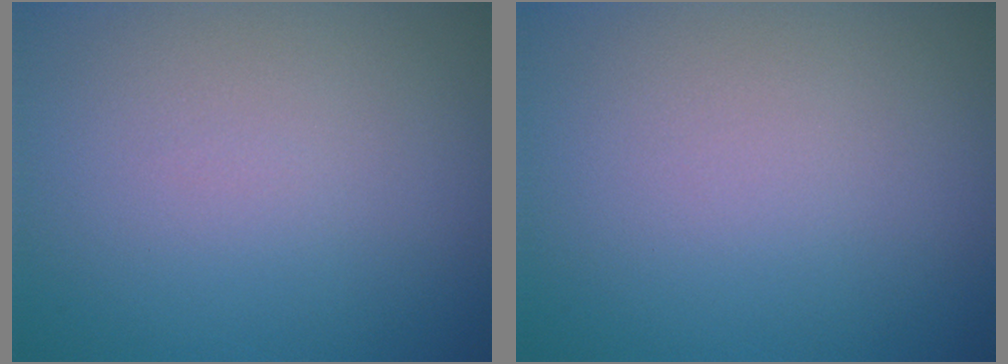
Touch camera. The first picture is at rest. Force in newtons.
{"total": 0.0}